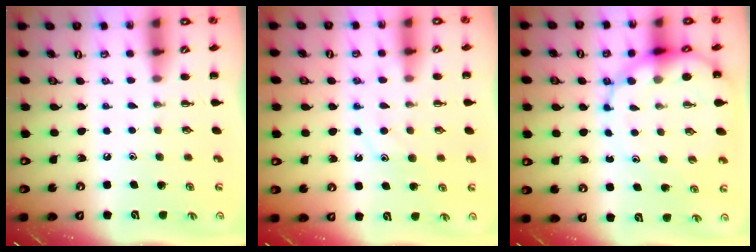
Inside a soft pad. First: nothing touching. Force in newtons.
{"total": 12.1, "press": 12.0, "slide": 0.9}
{"total": 12.5, "press": 12.2, "slide": 2.8}